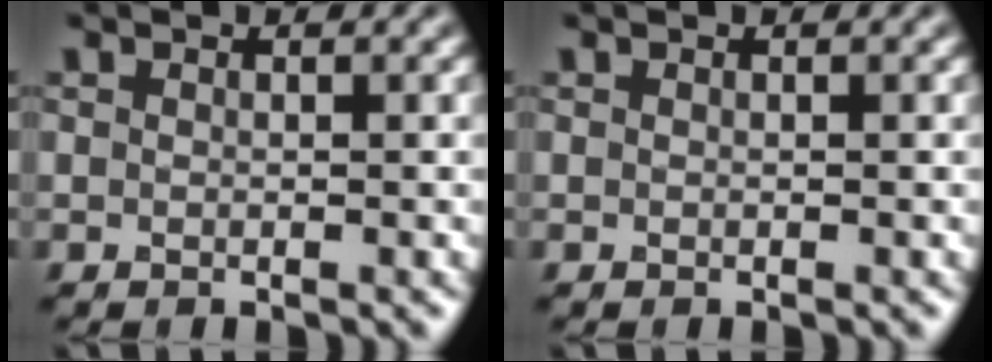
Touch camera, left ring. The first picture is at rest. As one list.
[{"total": 0.0}]